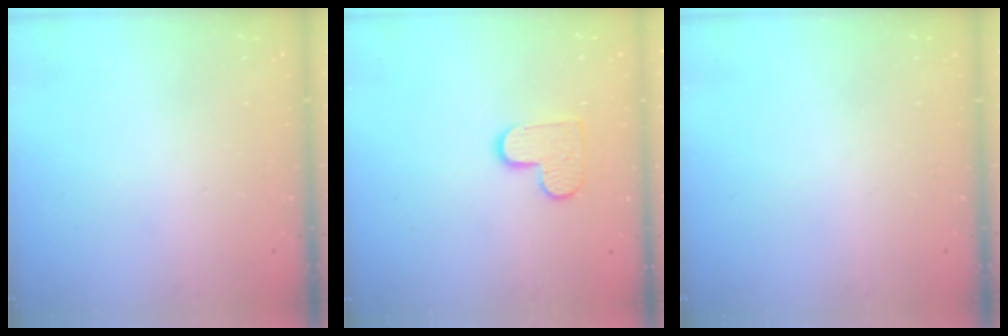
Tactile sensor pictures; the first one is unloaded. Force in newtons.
{"total": 9.2, "press": 9.2, "slide": 0.5}
{"total": 0.0}